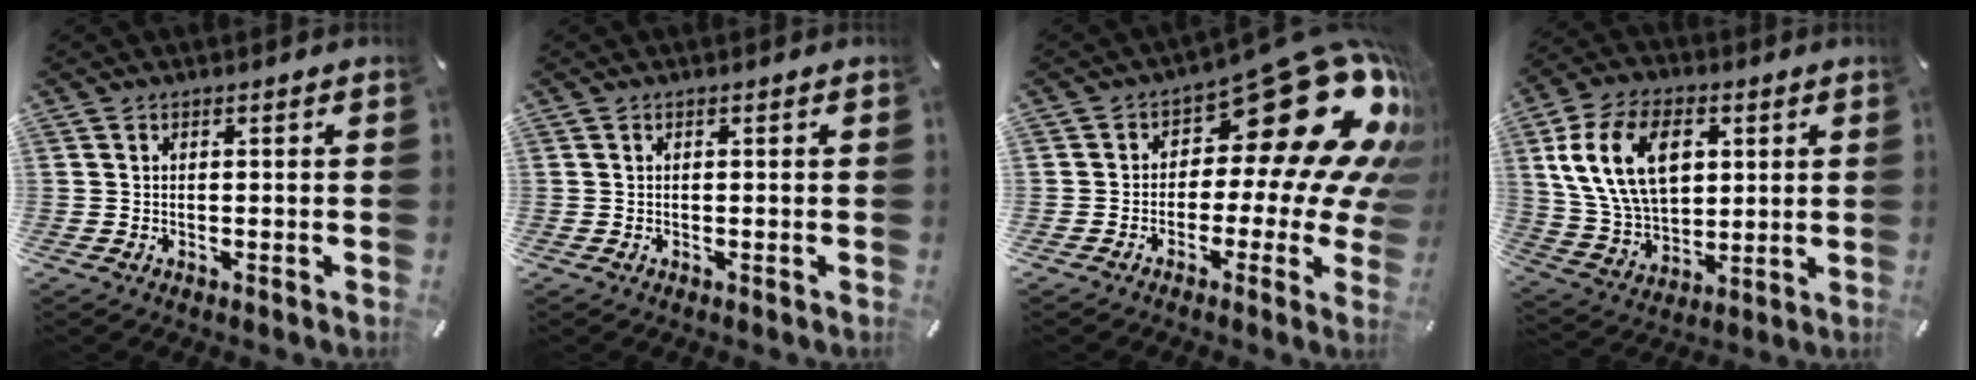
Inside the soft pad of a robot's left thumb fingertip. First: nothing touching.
{"total": 0.0}
{"total": 25.2, "force": [10.1, 11.2, 20.2], "torque": [-0.266, -0.084, 0.172]}
{"total": 16.6, "force": [4.8, 11.6, 11.0], "torque": [-0.222, 0.004, 0.085]}